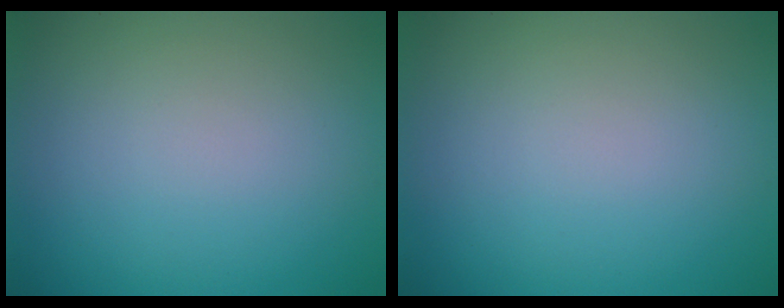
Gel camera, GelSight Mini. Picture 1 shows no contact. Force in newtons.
{"total": 0.0}